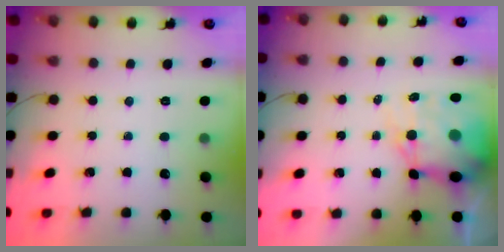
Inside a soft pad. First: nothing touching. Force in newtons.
{"total": 12.6, "press": 12.1, "slide": 3.5}